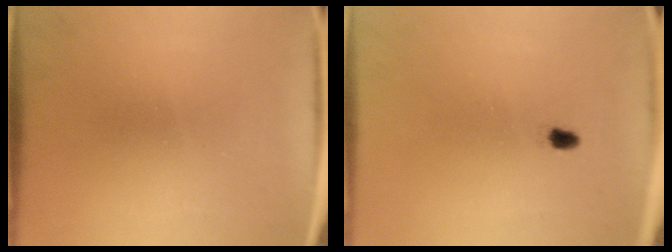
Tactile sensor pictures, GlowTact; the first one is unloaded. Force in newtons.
{"total": 1.3}